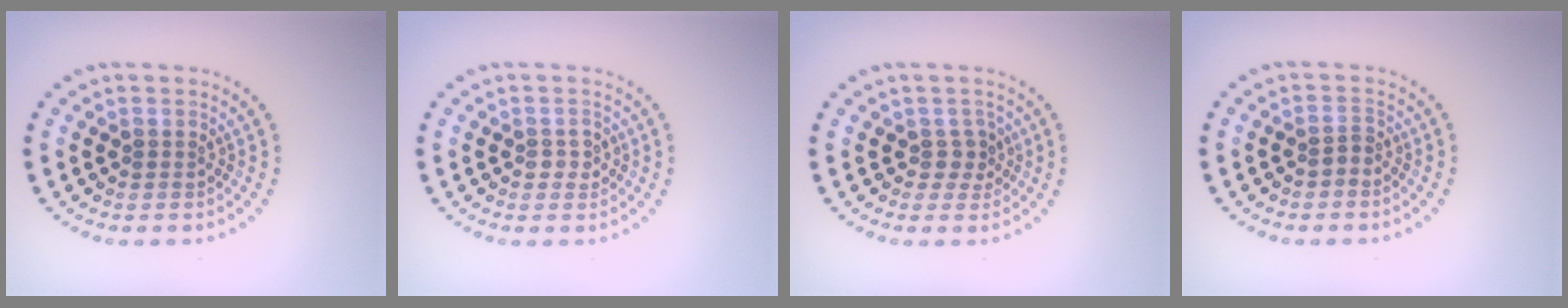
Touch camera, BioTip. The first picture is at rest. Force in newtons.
{"total": 1.2, "press": 1.2, "slide": 0.0}
{"total": 1.6, "press": 1.3, "slide": 0.9}
{"total": 1.2, "press": 1.0, "slide": 0.7}